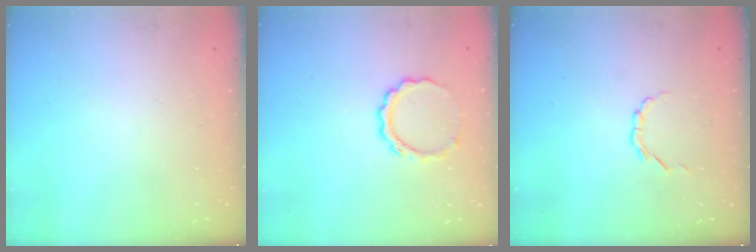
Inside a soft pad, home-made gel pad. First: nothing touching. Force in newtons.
{"total": 7.5, "press": 7.4, "slide": 1.1}
{"total": 2.1, "press": 2.0, "slide": 0.7}